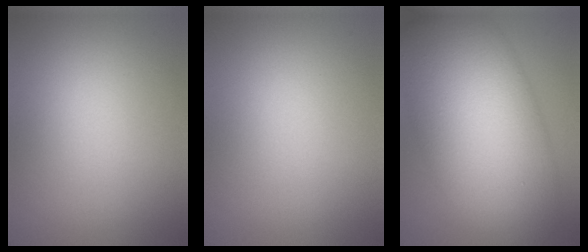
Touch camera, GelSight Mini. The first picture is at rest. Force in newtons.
{"total": 0.0}
{"total": 14.3, "press": 14.3, "slide": 0.6}